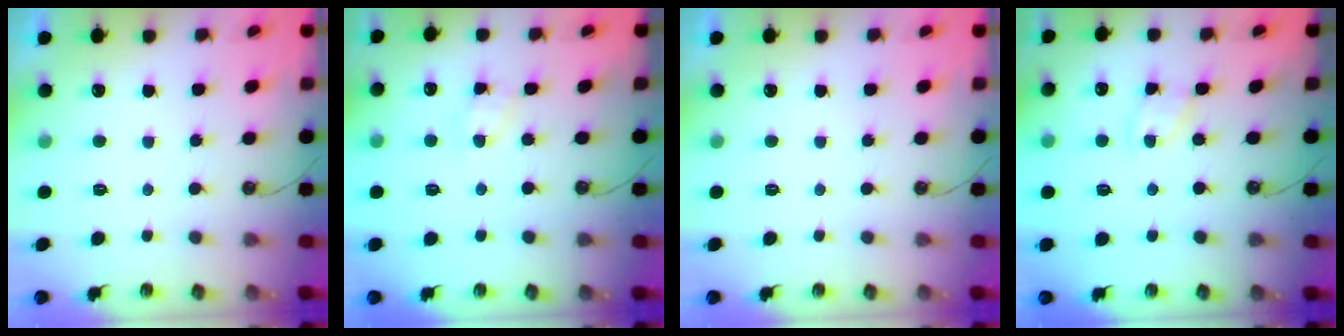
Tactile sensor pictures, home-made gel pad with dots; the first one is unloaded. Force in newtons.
{"total": 4.8, "press": 4.7, "slide": 0.8}
{"total": 0.0}
{"total": 2.1, "press": 2.1, "slide": 0.3}